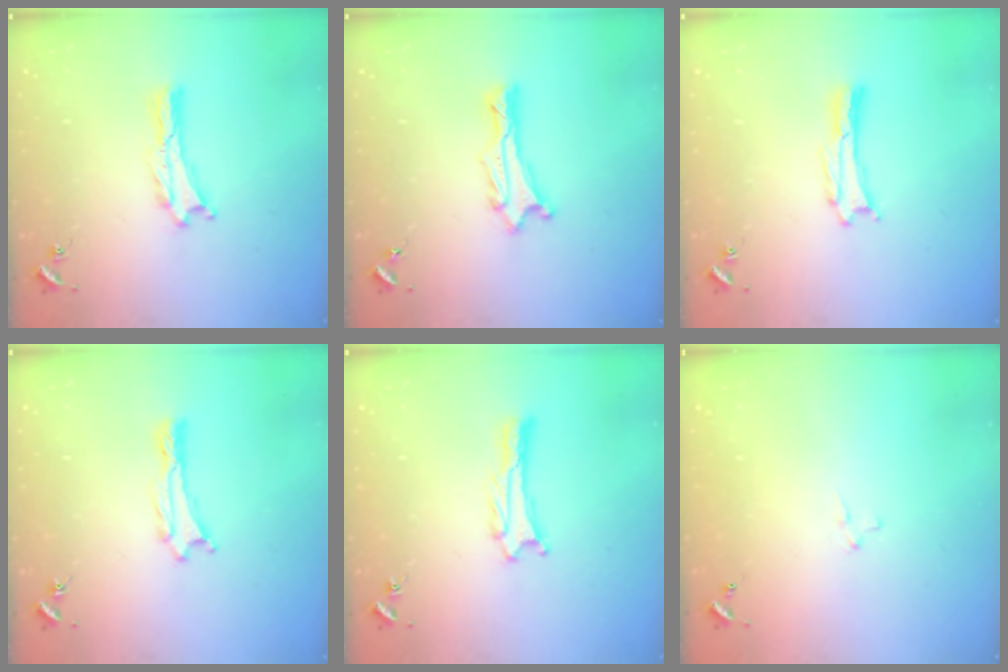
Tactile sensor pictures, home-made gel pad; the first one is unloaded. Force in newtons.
{"total": 1.3, "press": 1.2, "slide": 0.1}
{"total": 0.0}
{"total": 0.6, "press": 0.6, "slide": 0.1}
{"total": 1.3, "press": 1.3, "slide": 0.0}
{"total": 2.0, "press": 2.0, "slide": 0.2}